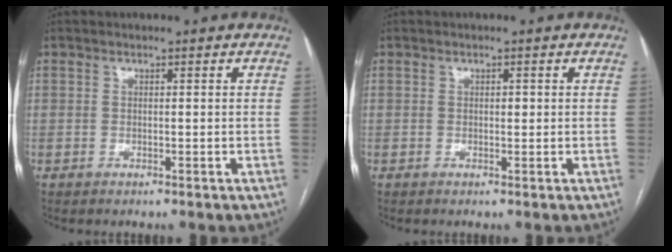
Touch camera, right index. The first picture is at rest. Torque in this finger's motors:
{"motor_torque": [0.39, 0.23, 0.00, 0.02]}